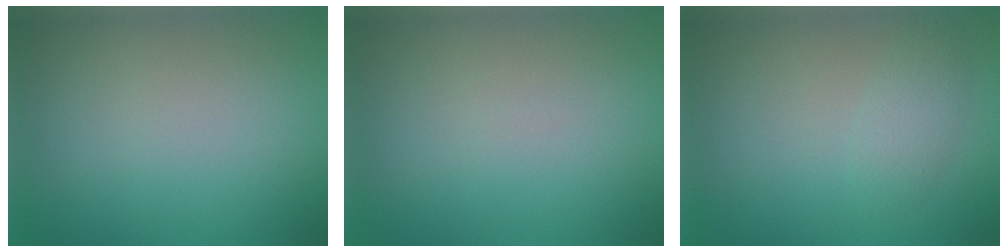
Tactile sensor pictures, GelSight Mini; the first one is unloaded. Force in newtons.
{"total": 0.0}
{"total": 1.6, "press": 1.6, "slide": 0.0}